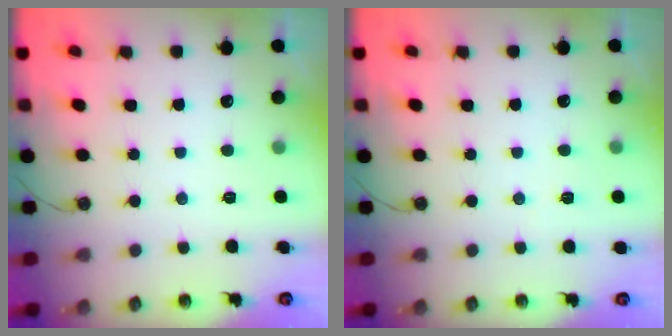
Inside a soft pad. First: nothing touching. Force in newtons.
{"total": 1.9, "press": 1.7, "slide": 1.0}